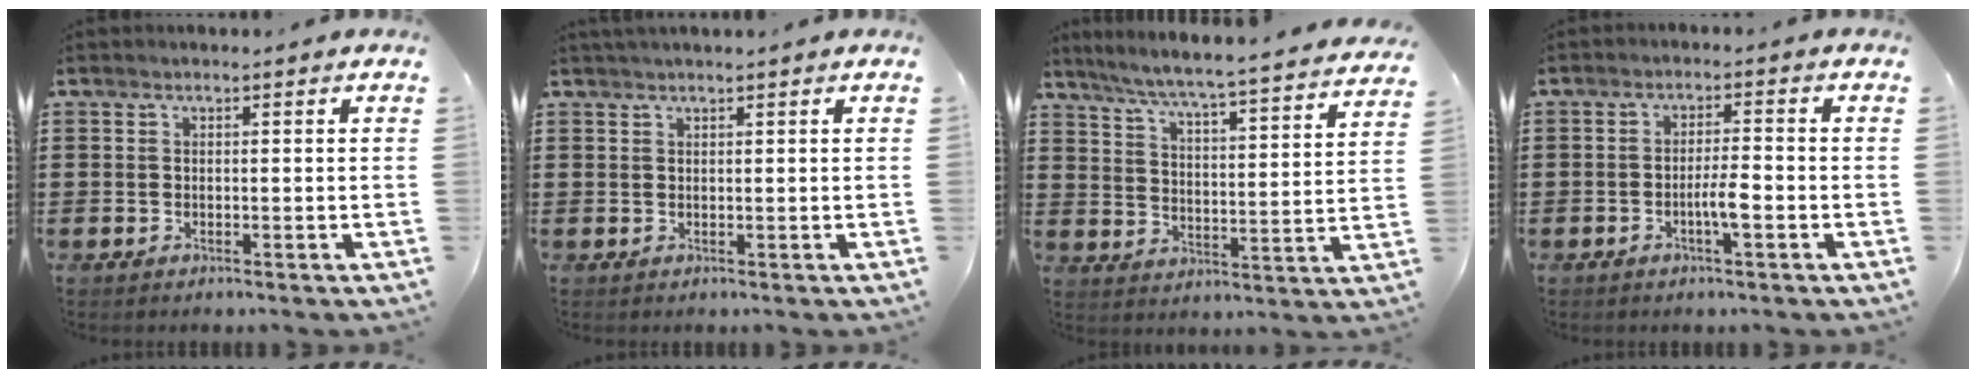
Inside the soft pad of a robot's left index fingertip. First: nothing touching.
{"total": 0.9, "force": [0.7, -0.1, 0.5], "torque": [-0.009, -0.002, 0.014]}
{"total": 5.4, "force": [5.0, -0.9, 1.8], "torque": [-0.061, -0.047, 0.078]}
{"total": 3.7, "force": [-1.3, 0.6, 3.4], "torque": [-0.068, 0.000, -0.027]}